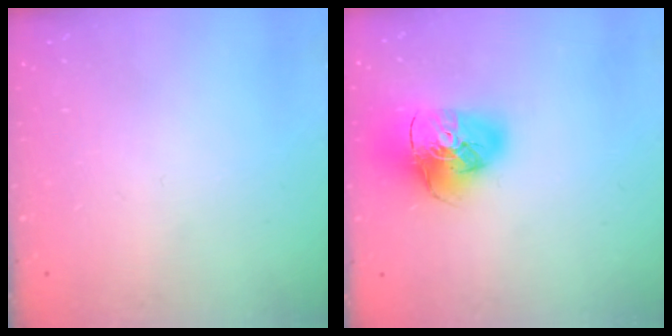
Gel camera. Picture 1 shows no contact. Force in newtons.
{"total": 15.2, "press": 15.1, "slide": 1.9}